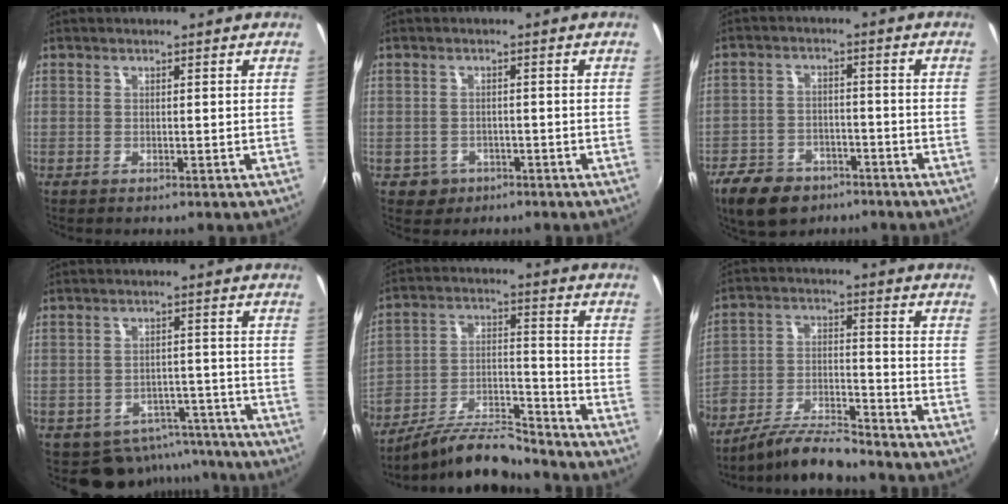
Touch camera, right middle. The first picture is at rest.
{"total": 4.1, "force": [-1.7, 3.6, 0.9], "torque": [-0.031, 0.002, -0.019]}
{"total": 11.8, "force": [-7.8, 7.2, 5.2], "torque": [-0.138, 0.005, -0.121]}
{"total": 10.2, "force": [-8.3, 5.6, 1.7], "torque": [-0.029, 0.021, -0.092]}
{"total": 12.7, "force": [-11.2, 2.3, 5.3], "torque": [-0.110, -0.005, -0.203]}
{"total": 10.8, "force": [-9.4, 2.0, 5.0], "torque": [-0.104, -0.005, -0.174]}